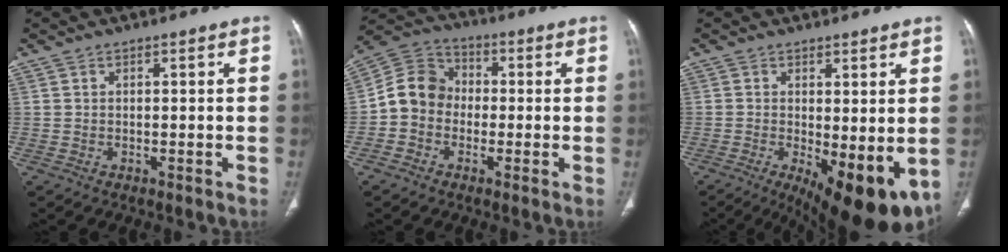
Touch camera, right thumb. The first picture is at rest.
{"total": 9.1, "force": [-1.4, 7.9, 4.2], "torque": [-0.061, 0.037, -0.042]}
{"total": 14.1, "force": [-3.4, 5.3, 12.6], "torque": [-0.172, -0.025, -0.031]}